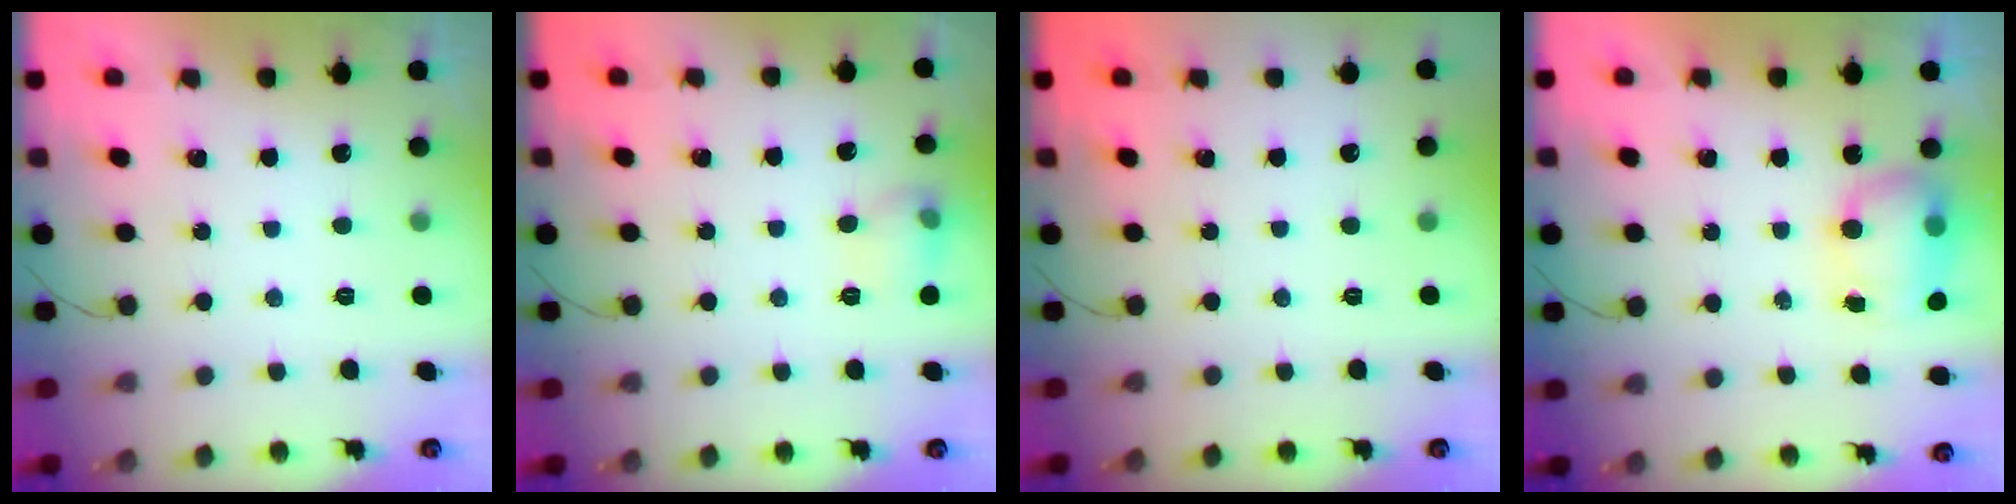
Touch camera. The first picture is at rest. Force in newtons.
{"total": 7.3, "press": 7.2, "slide": 1.2}
{"total": 0.0}
{"total": 11.5, "press": 8.6, "slide": 7.6}